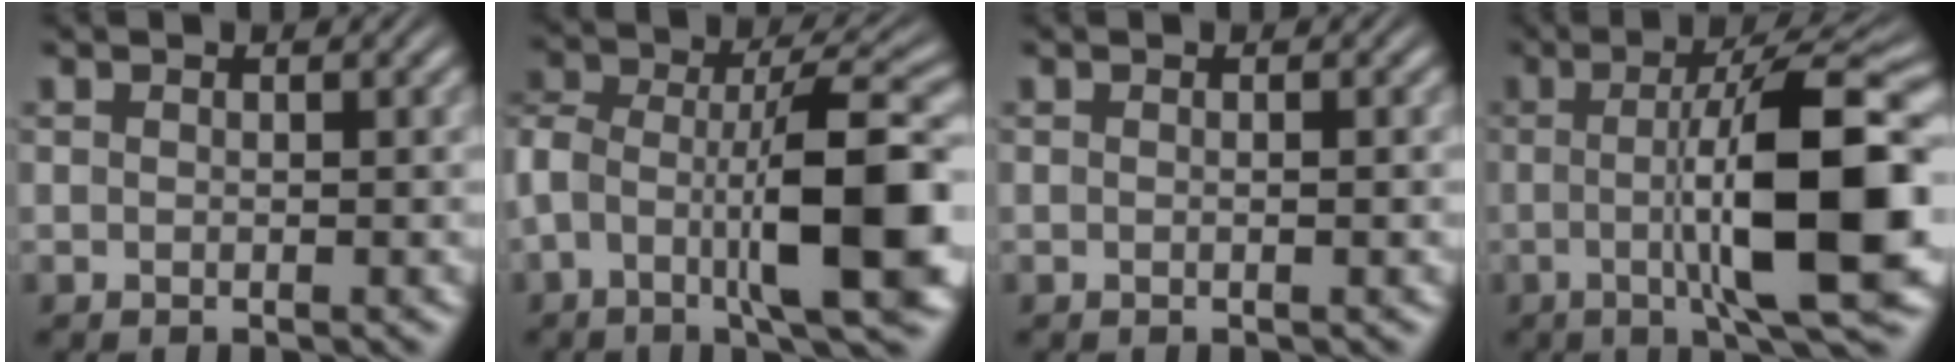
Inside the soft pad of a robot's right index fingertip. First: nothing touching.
{"total": 10.8, "force": [-1.7, 5.4, 9.1], "torque": [-0.156, -0.015, -0.023]}
{"total": 0.0}
{"total": 12.6, "force": [-0.6, 2.8, 12.3], "torque": [-0.171, 0.007, -0.006]}